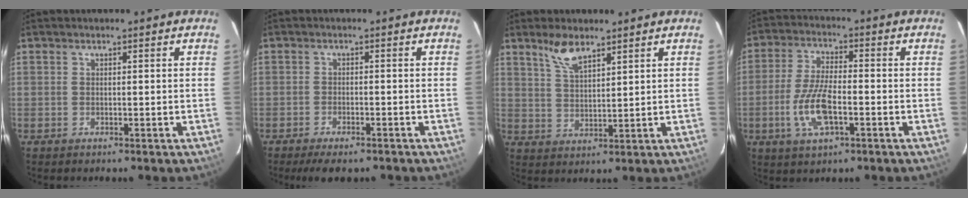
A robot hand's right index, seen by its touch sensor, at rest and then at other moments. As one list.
[{"total": 6.3, "force": [-5.0, 1.9, 3.3], "torque": [-0.079, -0.020, -0.079]}, {"total": 5.8, "force": [4.3, 1.9, 3.4], "torque": [-0.064, 0.001, 0.088]}, {"total": 9.7, "force": [-3.1, 3.5, 8.6], "torque": [-0.181, -0.002, -0.060]}]